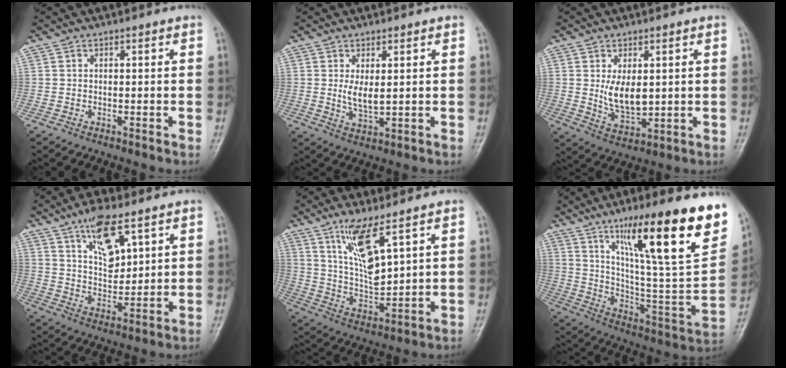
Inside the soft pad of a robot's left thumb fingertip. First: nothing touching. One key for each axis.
{"total": 4.4, "fx": 0.7, "fy": 1.9, "fz": 3.9, "tx": -0.066, "ty": -0.013, "tz": 0.021}
{"total": 8.0, "fx": 1.0, "fy": 4.5, "fz": 6.6, "tx": -0.099, "ty": -0.019, "tz": 0.032}
{"total": 9.8, "fx": 6.0, "fy": 3.6, "fz": 7.0, "tx": -0.108, "ty": -0.035, "tz": 0.113}
{"total": 10.4, "fx": 6.0, "fy": 2.5, "fz": 8.1, "tx": -0.150, "ty": -0.041, "tz": 0.129}
{"total": 31.2, "fx": 16.6, "fy": 5.8, "fz": 25.8, "tx": -0.360, "ty": -0.047, "tz": 0.273}